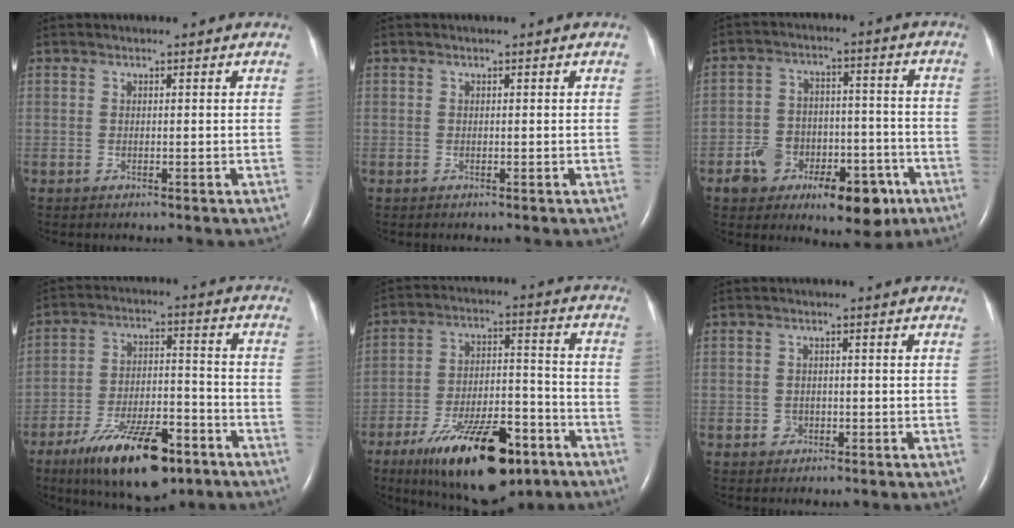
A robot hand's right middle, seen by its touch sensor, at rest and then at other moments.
{"total": 0.0}
{"total": 12.9, "force": [-6.7, 7.3, 8.2], "torque": [-0.116, 0.029, -0.092]}
{"total": 16.0, "force": [-10.1, 5.2, 11.3], "torque": [-0.191, -0.005, -0.166]}
{"total": 19.8, "force": [-12.2, 6.7, 14.1], "torque": [-0.212, 0.002, -0.193]}
{"total": 1.5, "force": [-0.7, 1.3, 0.4], "torque": [-0.004, 0.005, -0.010]}